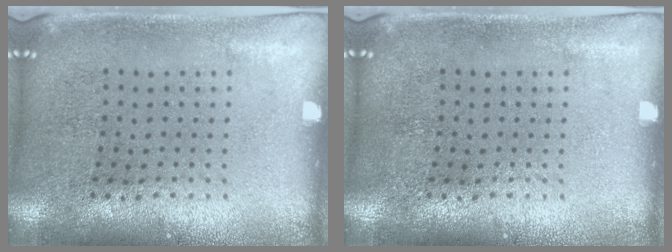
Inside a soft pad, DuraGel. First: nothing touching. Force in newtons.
{"total": 0.0}